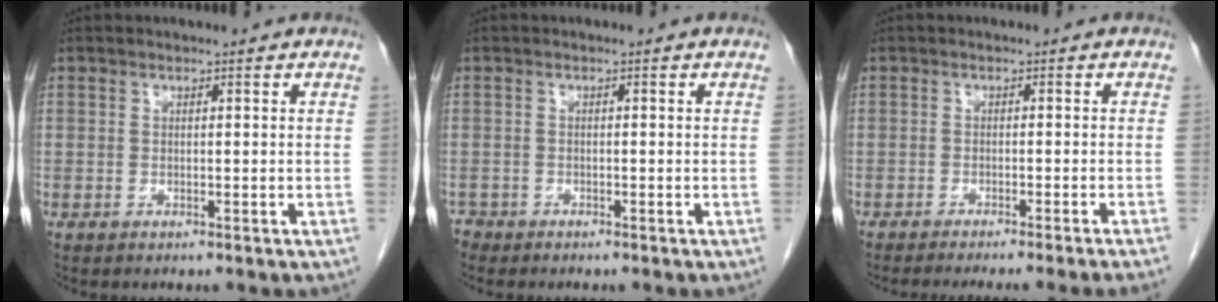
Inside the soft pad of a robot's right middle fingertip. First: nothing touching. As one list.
[{"total": 1.2, "force": [-1.2, 0.4, -0.1], "torque": [0.002, 0.000, -0.021]}, {"total": 9.6, "force": [-8.2, -1.8, 4.5], "torque": [-0.020, -0.024, -0.109]}]